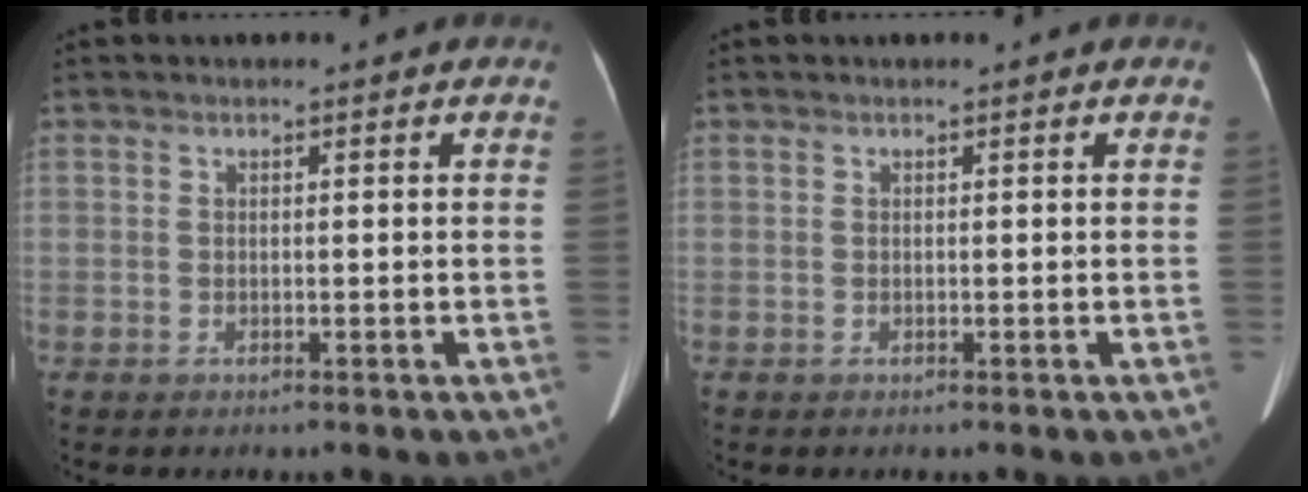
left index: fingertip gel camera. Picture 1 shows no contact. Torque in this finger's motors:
{"motor_torque": [0.02, 0.05, 0.00, 0.01]}